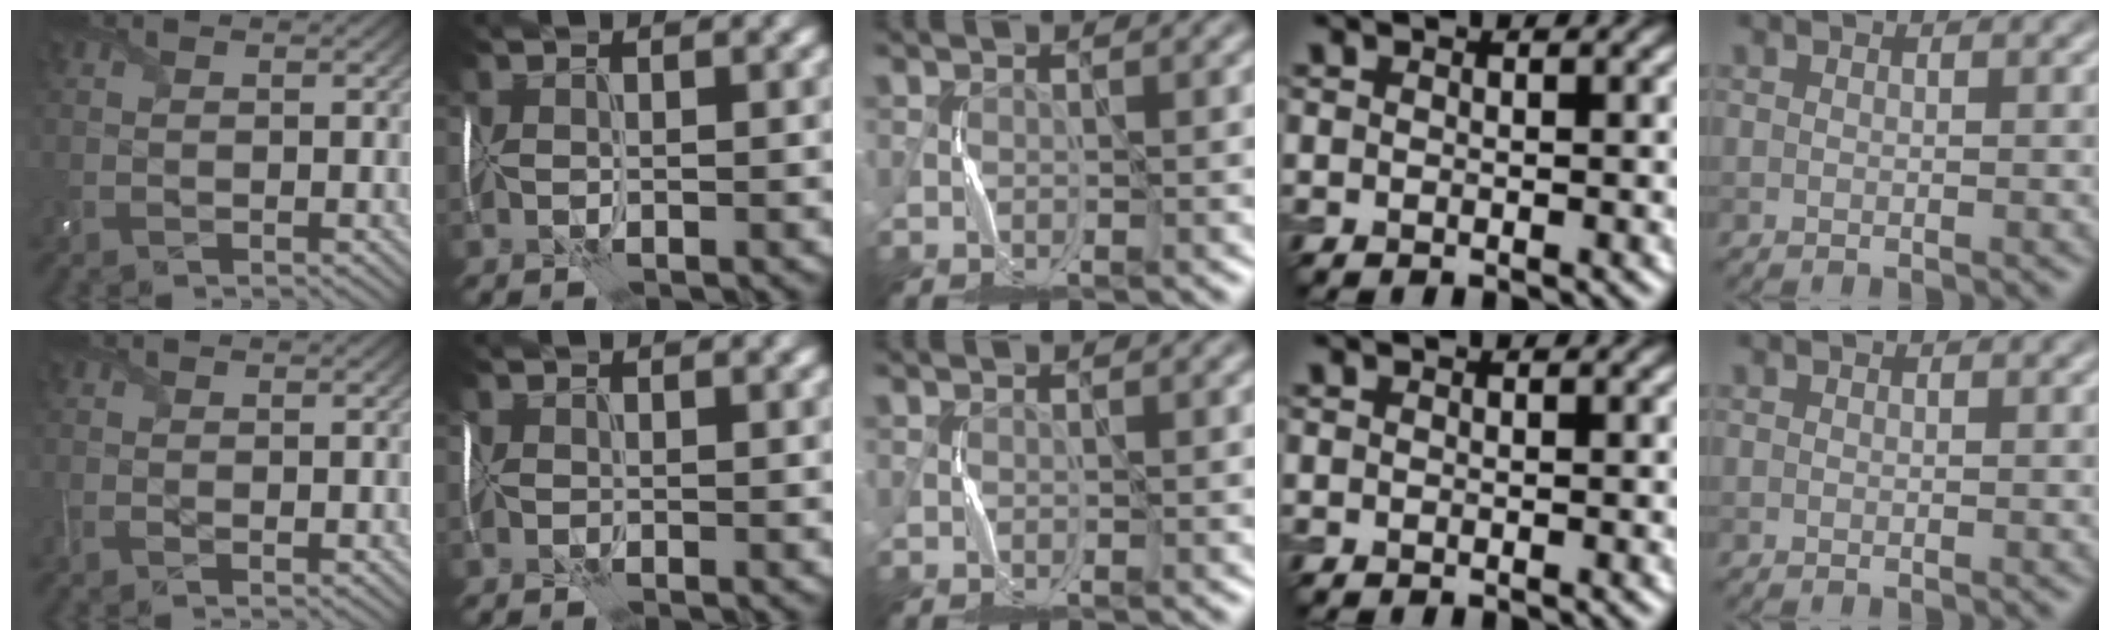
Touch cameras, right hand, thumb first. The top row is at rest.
{"thumb": {"total": 1.3, "force": [-0.2, 0.8, 1.1], "torque": [-0.027, -0.006, -0.003]}, "index": {"total": 0.5, "force": [-0.2, 0.3, 0.4], "torque": [-0.012, -0.003, -0.009]}}